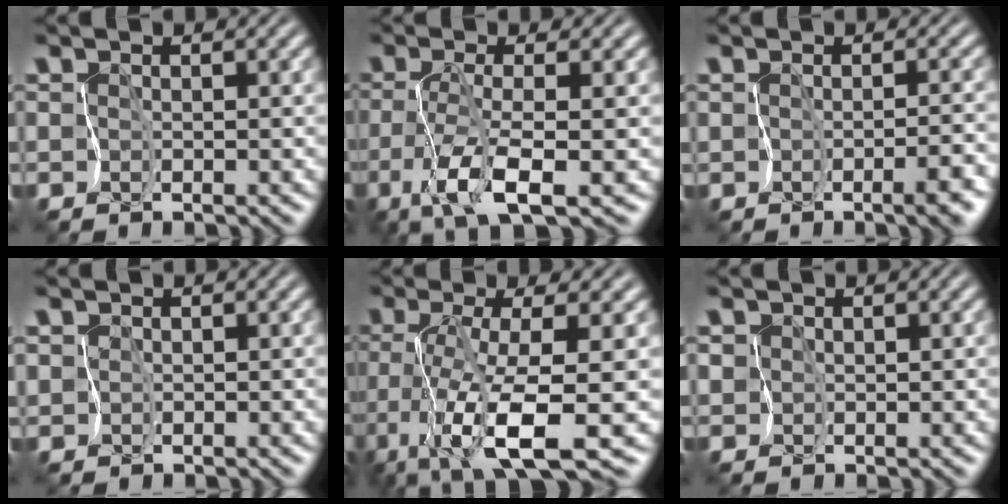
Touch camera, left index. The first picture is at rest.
{"total": 4.8, "force": [-1.8, 0.2, 4.4], "torque": [-0.097, -0.006, -0.034]}
{"total": 2.2, "force": [-1.5, 0.6, 1.4], "torque": [-0.011, -0.004, -0.017]}
{"total": 1.7, "force": [0.7, 1.4, 0.4], "torque": [-0.007, 0.014, 0.000]}
{"total": 8.2, "force": [-3.1, 1.1, 7.5], "torque": [-0.144, -0.009, -0.058]}
{"total": 1.6, "force": [0.9, 1.2, 0.4], "torque": [-0.006, 0.011, 0.009]}